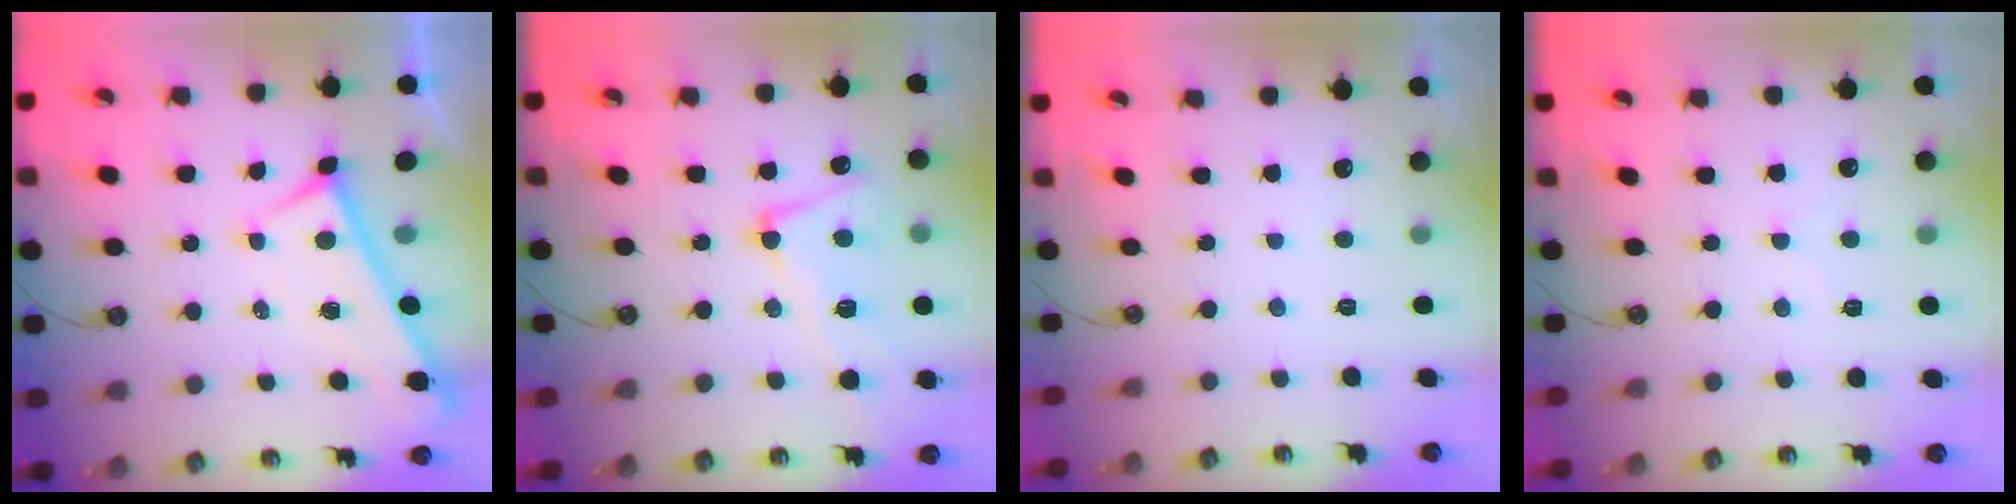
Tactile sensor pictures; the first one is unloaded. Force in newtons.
{"total": 6.1, "press": 5.9, "slide": 1.4}
{"total": 0.0}
{"total": 1.0, "press": 1.0, "slide": 0.3}